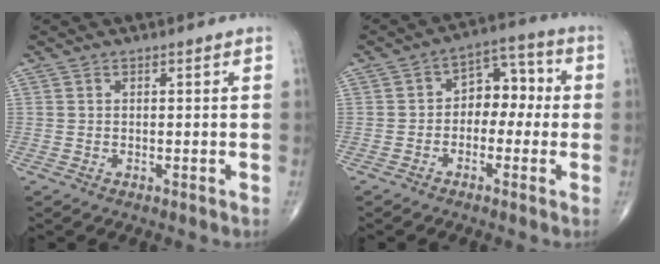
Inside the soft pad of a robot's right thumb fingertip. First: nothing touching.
{"total": 7.7, "force": [-0.6, 5.5, 5.4], "torque": [-0.038, 0.037, -0.025]}